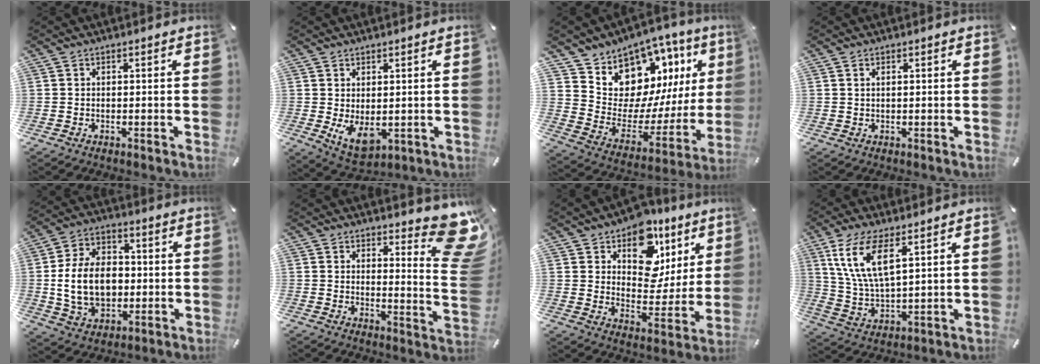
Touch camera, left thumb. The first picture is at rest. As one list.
[{"total": 7.0, "force": [0.2, 4.4, 5.5], "torque": [-0.096, -0.015, 0.006]}, {"total": 12.9, "force": [9.9, 8.0, 1.9], "torque": [-0.023, -0.117, 0.184]}, {"total": 0.9, "force": [0.4, 0.2, 0.8], "torque": [-0.015, 0.000, 0.006]}, {"total": 15.7, "force": [-0.4, 11.4, 10.8], "torque": [-0.230, 0.009, -0.006]}, {"total": 12.4, "force": [8.5, 4.4, 7.9], "torque": [-0.089, -0.068, 0.149]}, {"total": 15.2, "force": [8.3, 10.3, 7.4], "torque": [-0.097, -0.063, 0.149]}, {"total": 12.0, "force": [6.5, 4.3, 9.1], "torque": [-0.211, -0.014, 0.116]}]